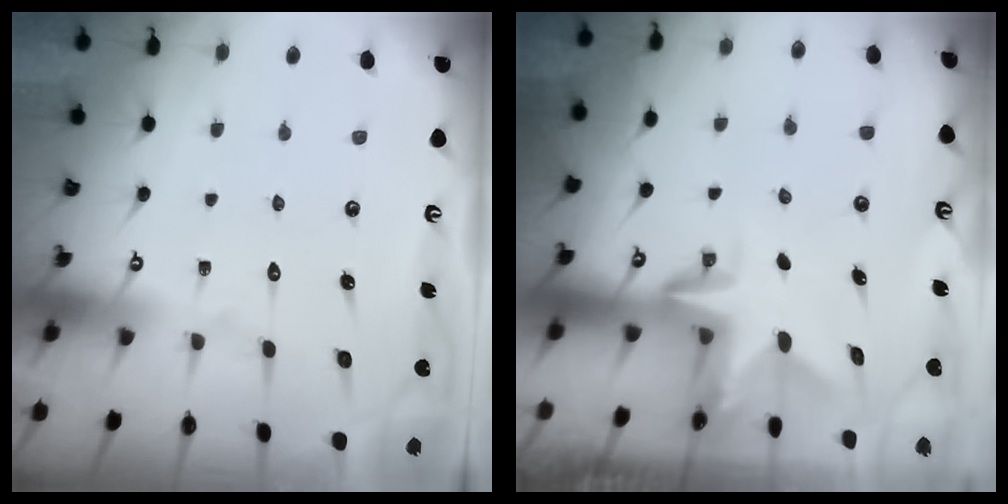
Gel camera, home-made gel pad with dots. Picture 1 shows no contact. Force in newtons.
{"total": 3.0, "press": 3.0, "slide": 0.3}